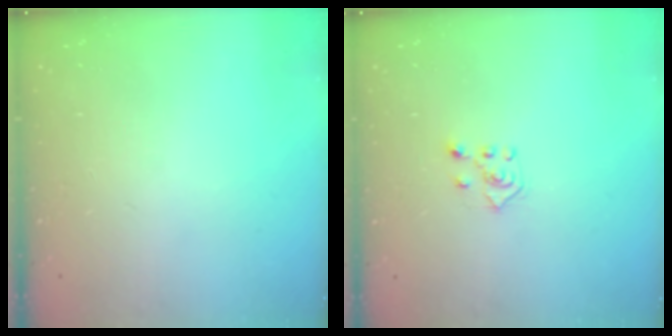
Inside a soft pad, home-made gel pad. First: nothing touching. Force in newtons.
{"total": 5.0, "press": 4.9, "slide": 0.8}